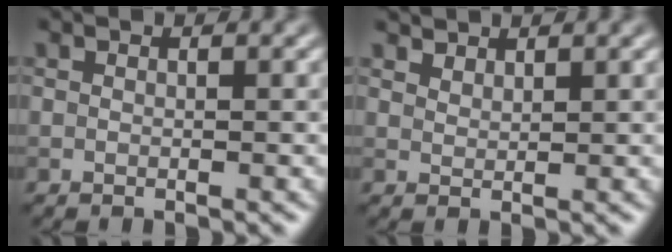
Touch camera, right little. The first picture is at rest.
{"total": 1.9, "force": [1.8, 0.6, 0.3], "torque": [-0.008, -0.010, 0.044]}